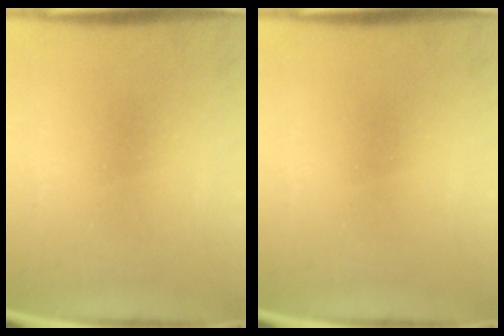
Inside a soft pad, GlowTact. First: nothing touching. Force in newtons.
{"total": 0.0}